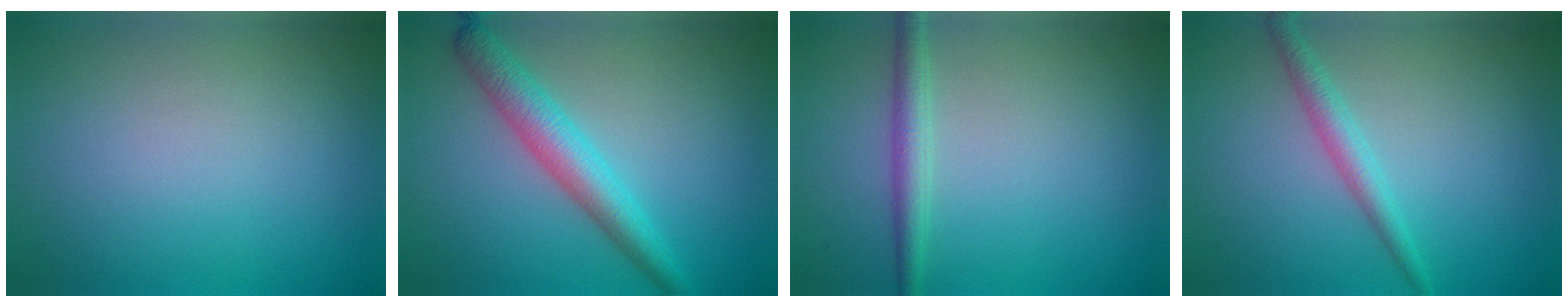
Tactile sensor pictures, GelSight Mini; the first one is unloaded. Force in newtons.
{"total": 4.2, "press": 4.2, "slide": 0.1}
{"total": 2.1, "press": 2.1, "slide": 0.0}
{"total": 2.2, "press": 2.2, "slide": 0.1}